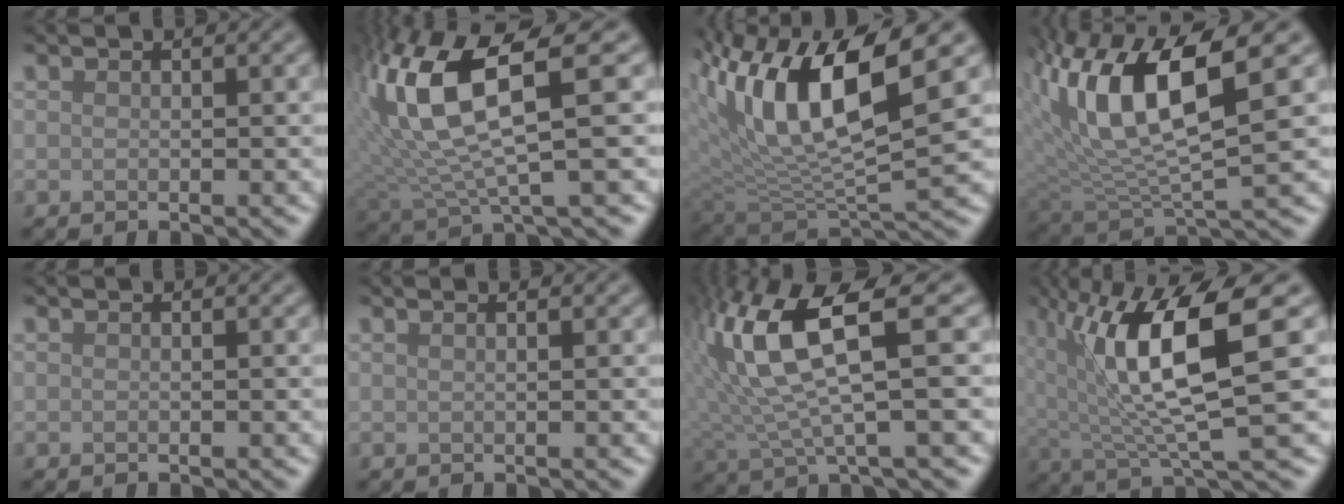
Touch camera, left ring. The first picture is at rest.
{"total": 10.8, "force": [2.8, 3.2, 10.0], "torque": [-0.212, 0.008, 0.056]}
{"total": 12.7, "force": [4.7, 4.4, 11.0], "torque": [-0.209, 0.008, 0.087]}
{"total": 10.3, "force": [3.3, 3.4, 9.2], "torque": [-0.176, 0.002, 0.061]}
{"total": 0.0}
{"total": 1.5, "force": [0.9, 0.7, 1.0], "torque": [0.001, -0.005, -0.003]}
{"total": 10.0, "force": [3.1, 2.6, 9.2], "torque": [-0.195, 0.009, 0.061]}
{"total": 10.7, "force": [2.7, 2.7, 10.0], "torque": [-0.170, 0.001, 0.052]}